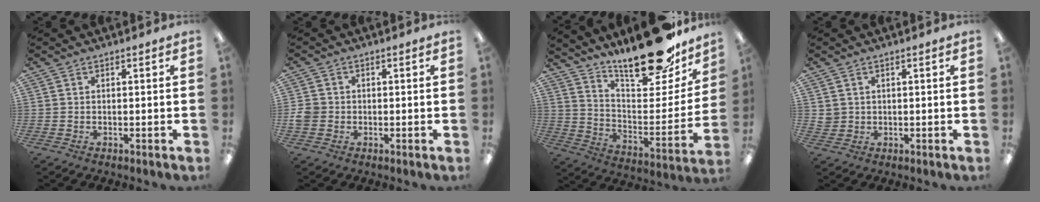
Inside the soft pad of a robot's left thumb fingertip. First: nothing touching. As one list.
[{"total": 3.2, "force": [-0.4, 2.9, 1.2], "torque": [-0.019, 0.008, -0.007]}, {"total": 24.0, "force": [18.9, 7.8, 12.7], "torque": [-0.174, -0.127, 0.317]}, {"total": 2.2, "force": [1.1, 2.0, 0.2], "torque": [-0.008, 0.003, 0.019]}]